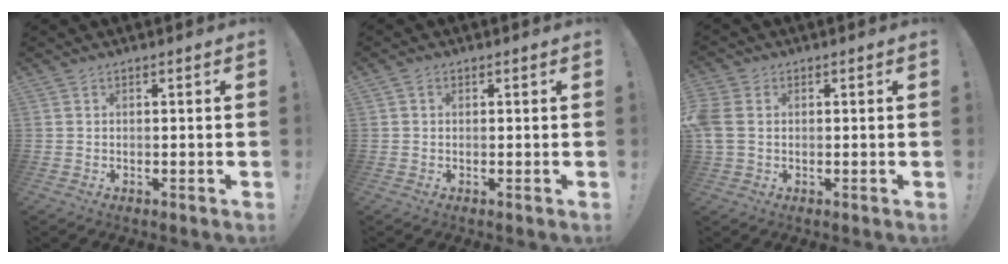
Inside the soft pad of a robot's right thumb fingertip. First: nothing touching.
{"total": 0.9, "force": [0.2, 0.8, 0.3], "torque": [-0.004, 0.003, 0.003]}
{"total": 5.9, "force": [0.6, 4.3, 3.9], "torque": [-0.097, 0.007, 0.015]}